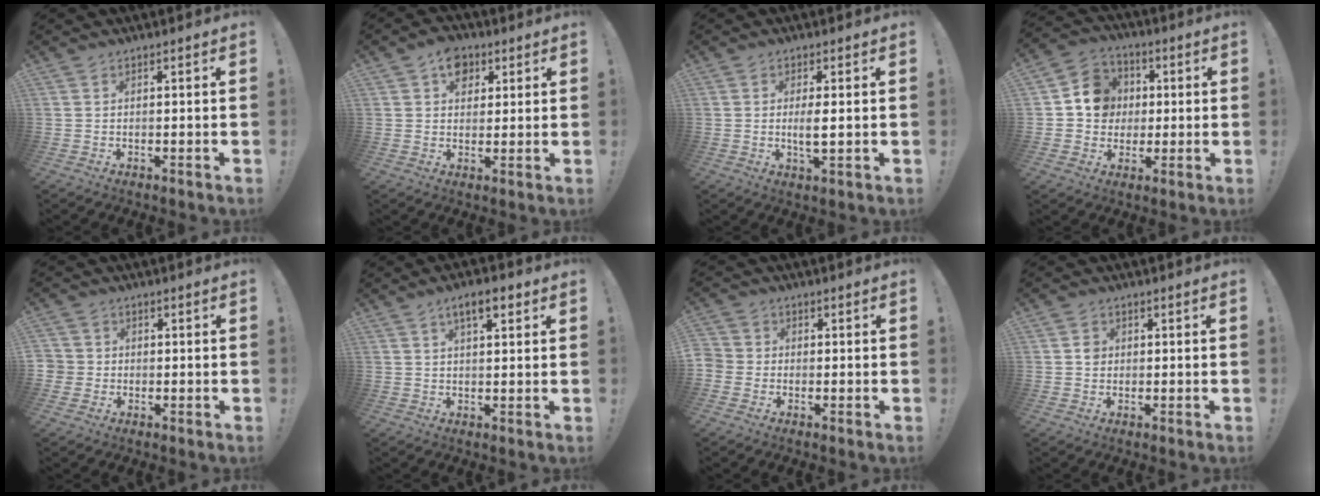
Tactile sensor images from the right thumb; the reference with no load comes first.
{"total": 7.4, "force": [3.5, 5.7, 3.1], "torque": [-0.040, -0.009, 0.067]}
{"total": 4.0, "force": [0.1, 0.9, 3.9], "torque": [-0.068, -0.010, -0.002]}
{"total": 11.4, "force": [1.4, 10.6, 4.0], "torque": [-0.046, 0.009, 0.034]}
{"total": 3.0, "force": [-0.7, 2.8, 0.8], "torque": [-0.012, 0.009, -0.011]}
{"total": 6.1, "force": [3.0, 2.1, 4.9], "torque": [-0.068, -0.005, 0.045]}
{"total": 3.0, "force": [-1.2, 2.6, 1.1], "torque": [-0.029, 0.011, -0.022]}
{"total": 2.6, "force": [-0.1, 2.3, 1.1], "torque": [0.003, -0.003, -0.006]}